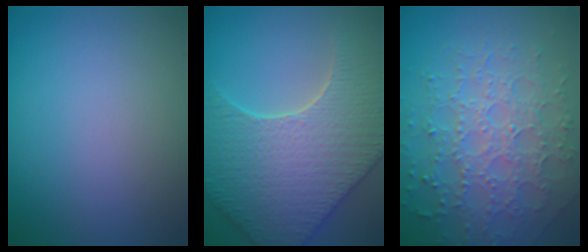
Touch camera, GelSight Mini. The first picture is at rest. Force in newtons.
{"total": 8.1, "press": 6.9, "slide": 4.2}
{"total": 7.3, "press": 5.2, "slide": 5.1}